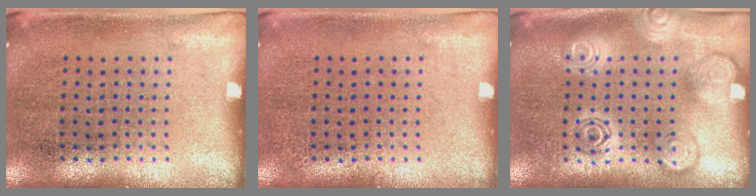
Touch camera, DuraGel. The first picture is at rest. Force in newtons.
{"total": 0.0}
{"total": 3.0, "press": 3.0, "slide": 0.4}